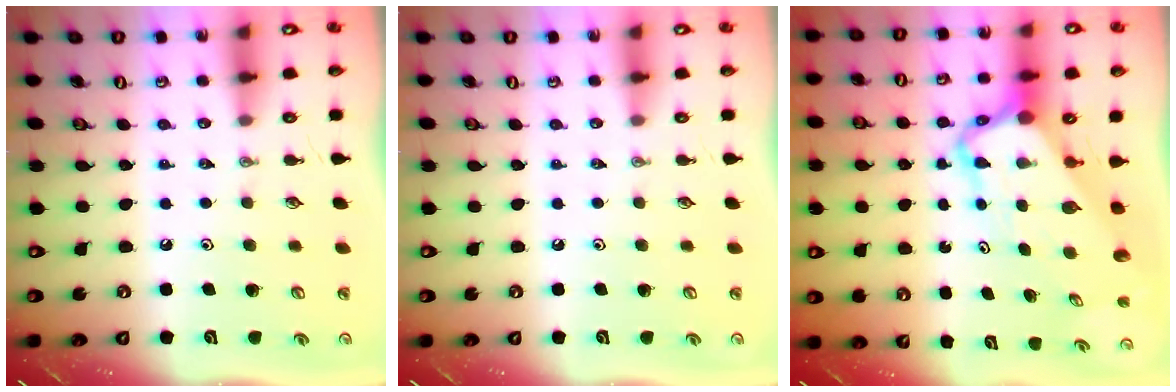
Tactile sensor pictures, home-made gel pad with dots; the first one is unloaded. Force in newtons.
{"total": 0.0}
{"total": 7.7, "press": 7.7, "slide": 0.7}